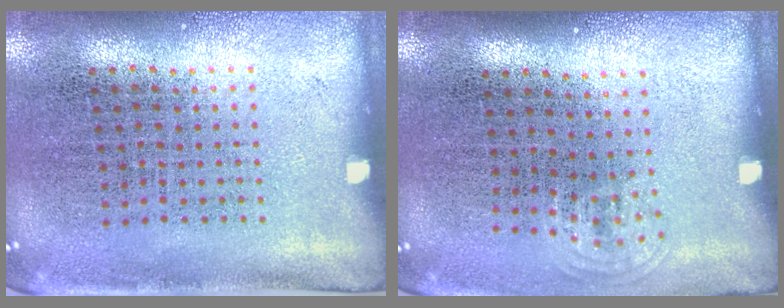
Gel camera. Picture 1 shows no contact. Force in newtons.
{"total": 0.8, "press": 0.5, "slide": 0.6}